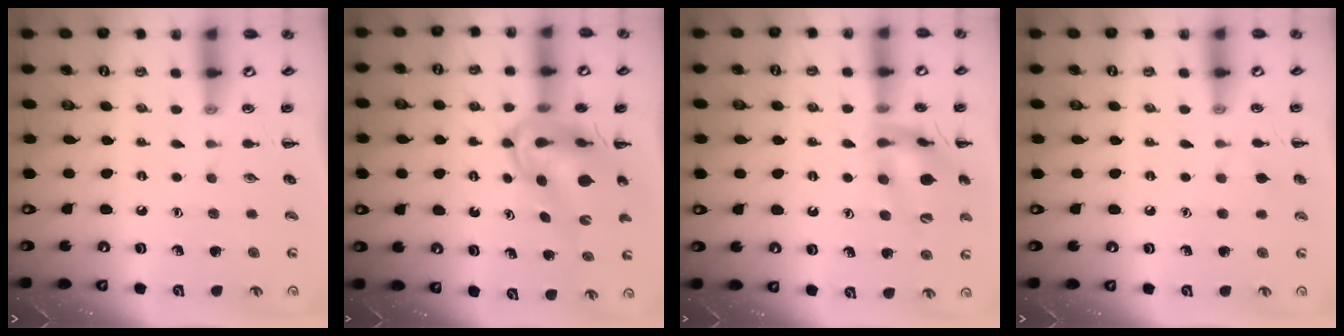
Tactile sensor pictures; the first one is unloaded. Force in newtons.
{"total": 11.0, "press": 10.5, "slide": 3.4}
{"total": 16.4, "press": 16.4, "slide": 1.6}
{"total": 3.9, "press": 3.6, "slide": 1.6}